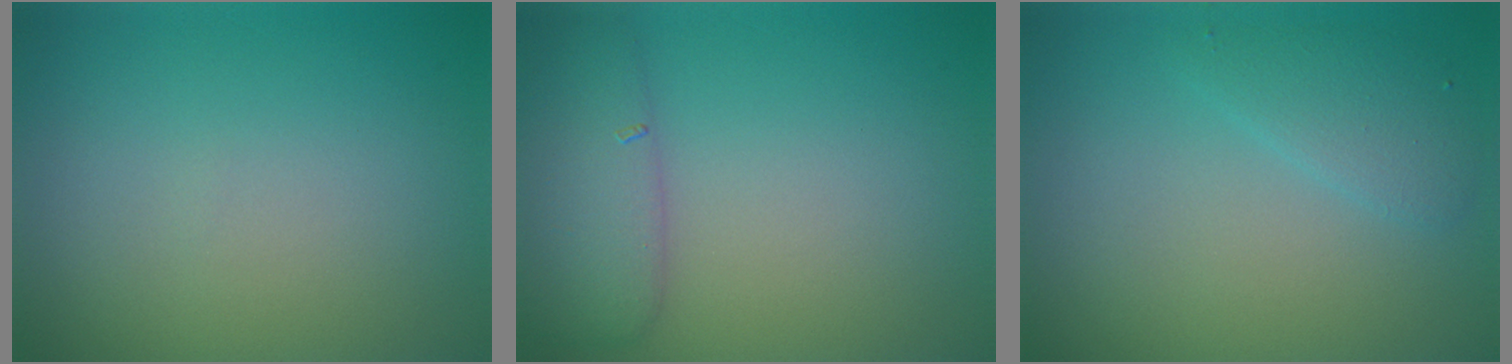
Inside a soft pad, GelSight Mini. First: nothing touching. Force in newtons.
{"total": 3.2, "press": 3.2, "slide": 0.1}
{"total": 2.0, "press": 2.0, "slide": 0.1}